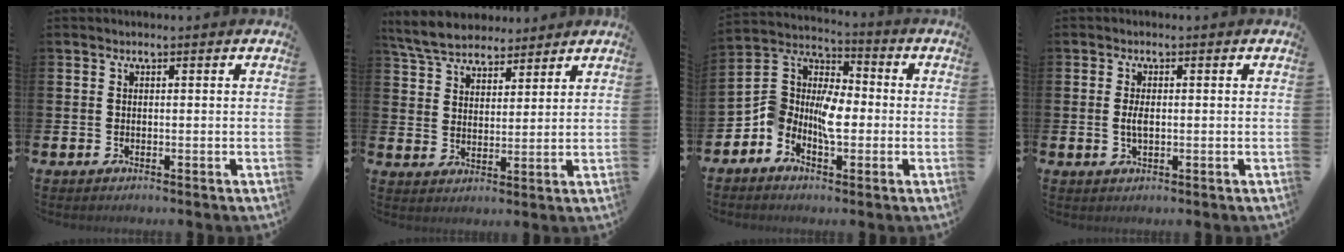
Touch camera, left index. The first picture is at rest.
{"total": 6.5, "force": [6.1, 1.9, 1.1], "torque": [-0.047, -0.020, 0.114]}
{"total": 6.6, "force": [-2.7, 4.6, 3.9], "torque": [-0.086, -0.002, -0.060]}
{"total": 2.2, "force": [0.1, 0.9, 2.0], "torque": [-0.031, -0.001, -0.001]}